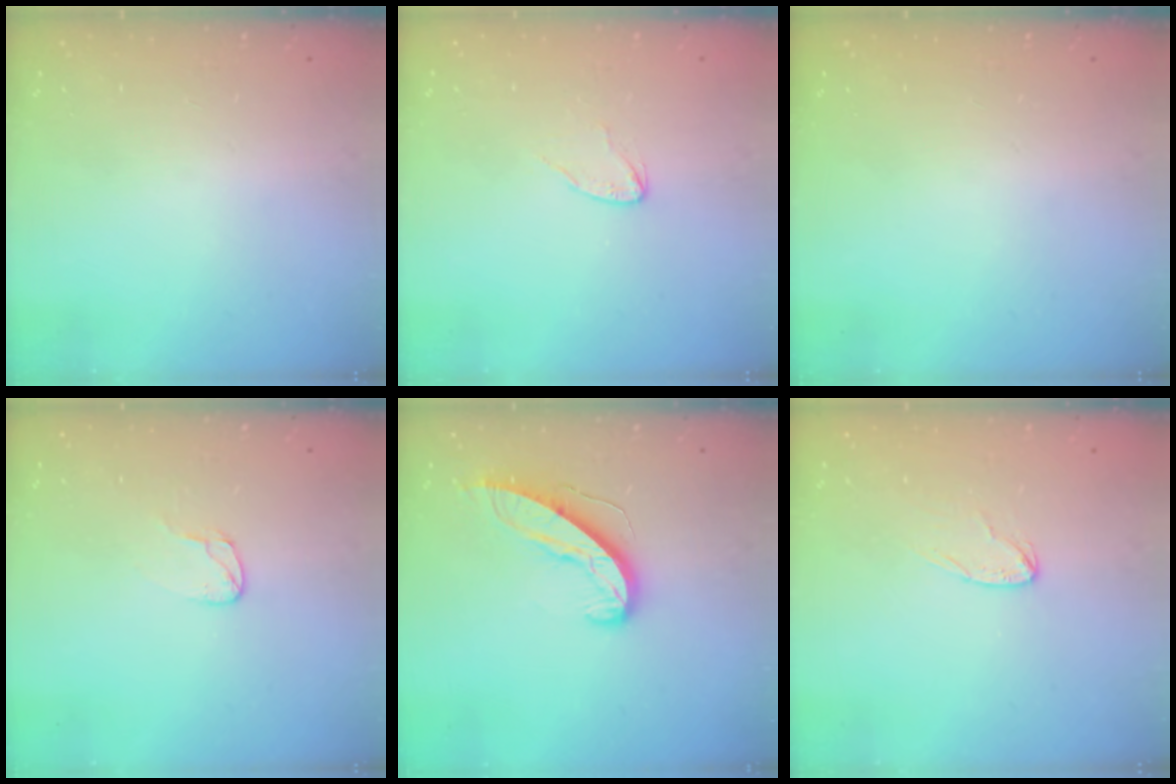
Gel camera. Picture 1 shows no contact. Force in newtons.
{"total": 2.9, "press": 2.9, "slide": 0.2}
{"total": 0.0}
{"total": 5.6, "press": 5.6, "slide": 0.5}
{"total": 9.8, "press": 9.8, "slide": 0.4}
{"total": 4.7, "press": 4.7, "slide": 0.4}